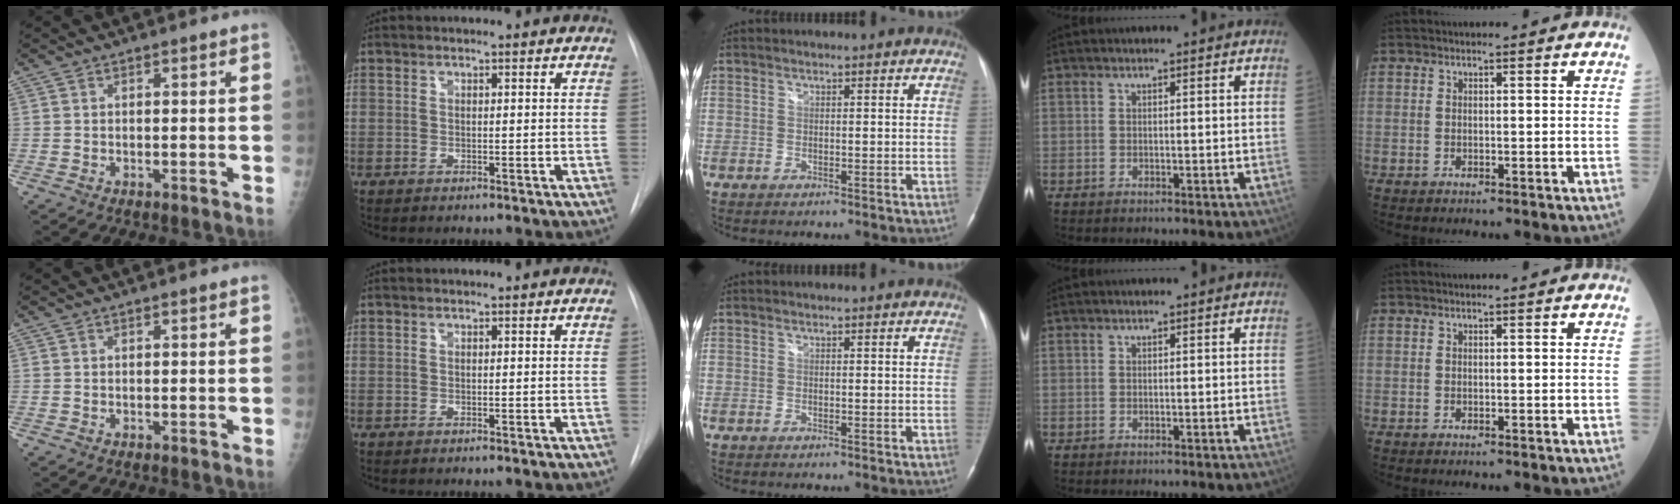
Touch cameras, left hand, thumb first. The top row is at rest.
{}